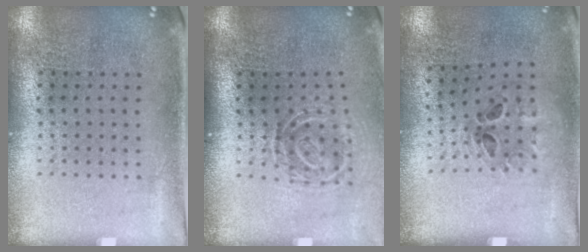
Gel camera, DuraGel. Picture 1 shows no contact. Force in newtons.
{"total": 1.8, "press": 1.2, "slide": 1.3}
{"total": 1.2, "press": 0.6, "slide": 1.0}